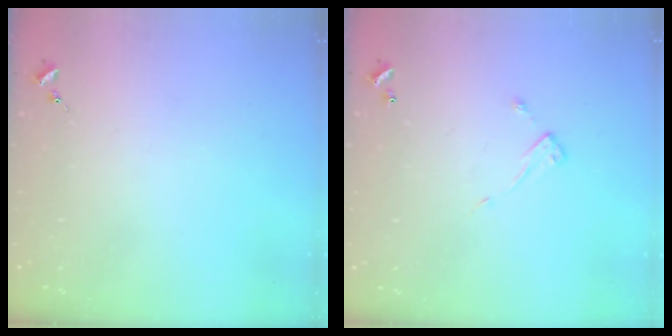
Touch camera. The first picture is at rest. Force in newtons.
{"total": 4.7, "press": 4.7, "slide": 0.3}